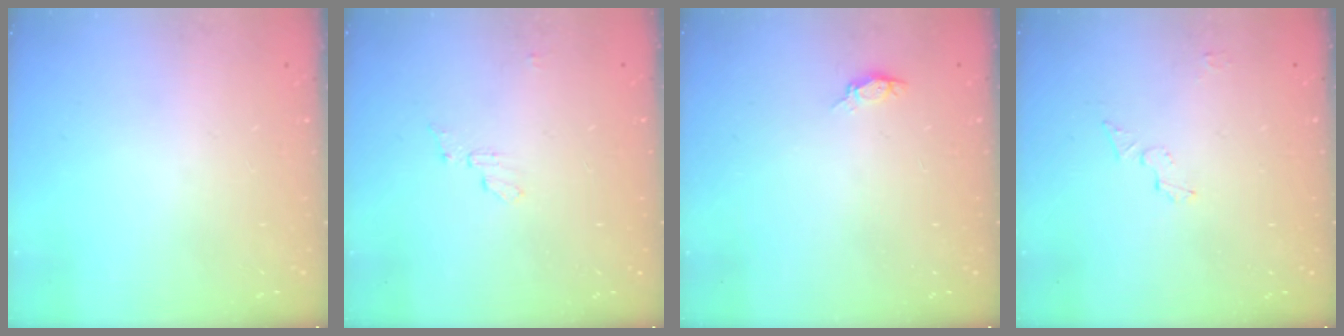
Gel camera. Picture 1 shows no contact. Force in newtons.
{"total": 4.4, "press": 4.4, "slide": 0.4}
{"total": 3.8, "press": 3.5, "slide": 1.3}
{"total": 4.0, "press": 4.0, "slide": 0.1}